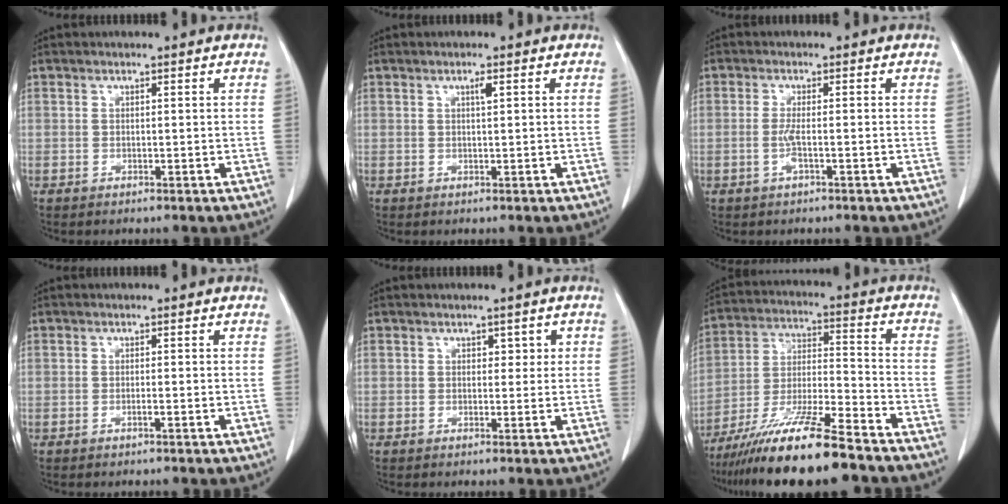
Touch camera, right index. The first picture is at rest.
{"total": 1.0, "force": [0.5, 0.1, 0.9], "torque": [-0.018, 0.001, 0.008]}
{"total": 2.1, "force": [-0.6, -0.1, 2.0], "torque": [-0.045, -0.003, -0.014]}
{"total": 0.7, "force": [-0.3, -0.1, 0.6], "torque": [-0.010, 0.001, -0.007]}
{"total": 1.8, "force": [0.7, 1.3, 1.1], "torque": [-0.003, 0.001, 0.006]}
{"total": 16.3, "force": [-12.6, 0.6, 10.3], "torque": [-0.205, -0.027, -0.225]}